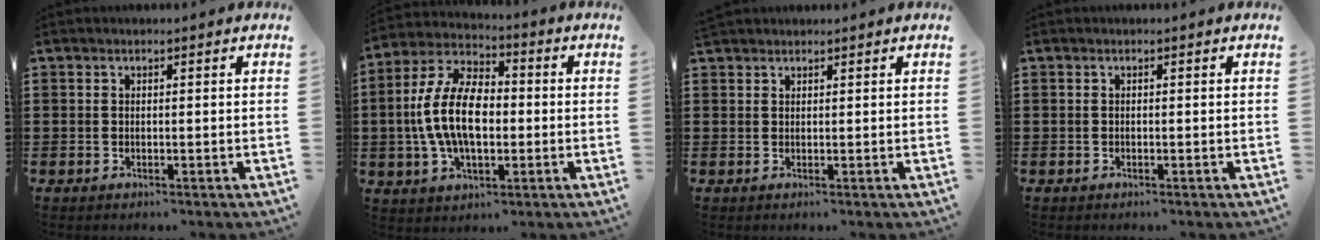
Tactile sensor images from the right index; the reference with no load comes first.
{"total": 11.7, "force": [-1.0, 6.6, 9.6], "torque": [-0.227, 0.001, -0.025]}
{"total": 1.0, "force": [1.0, 0.3, -0.1], "torque": [0.000, 0.002, 0.020]}
{"total": 0.0}